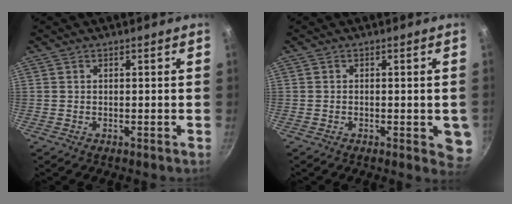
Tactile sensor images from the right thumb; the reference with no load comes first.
{"total": 5.1, "force": [-1.1, 2.2, 4.5], "torque": [-0.033, -0.001, -0.014]}